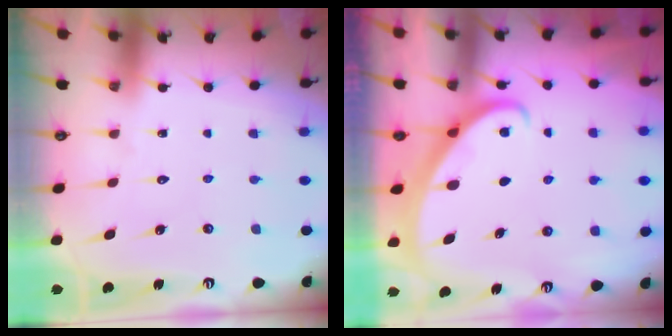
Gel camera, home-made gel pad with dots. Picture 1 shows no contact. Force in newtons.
{"total": 2.1, "press": 2.0, "slide": 0.3}